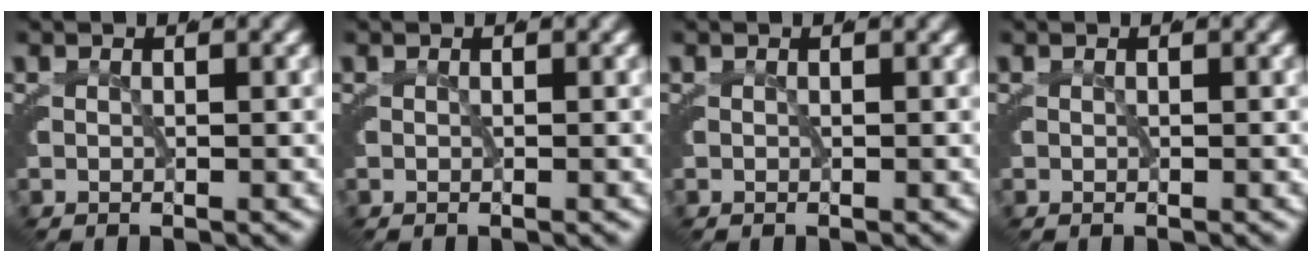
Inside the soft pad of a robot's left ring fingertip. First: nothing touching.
{"total": 0.0}
{"total": 0.0}
{"total": 0.0}